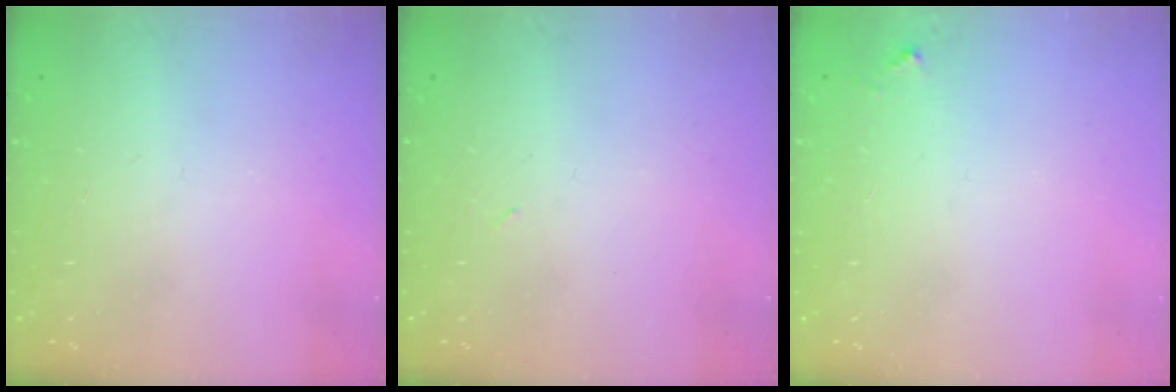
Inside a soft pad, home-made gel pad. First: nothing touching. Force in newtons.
{"total": 2.4, "press": 2.3, "slide": 0.8}
{"total": 2.8, "press": 2.8, "slide": 0.2}